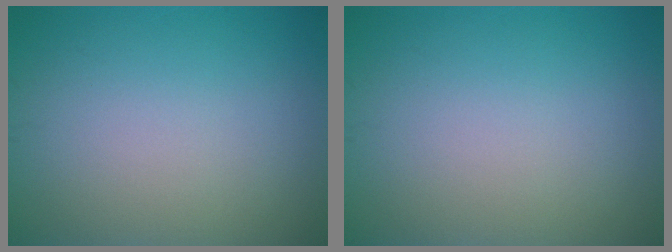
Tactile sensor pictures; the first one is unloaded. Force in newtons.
{"total": 0.0}